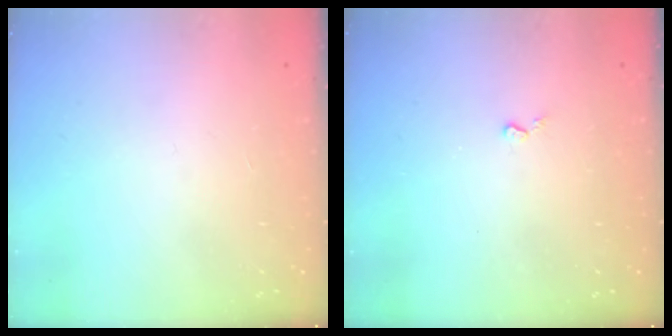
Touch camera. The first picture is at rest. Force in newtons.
{"total": 3.1, "press": 3.1, "slide": 0.5}